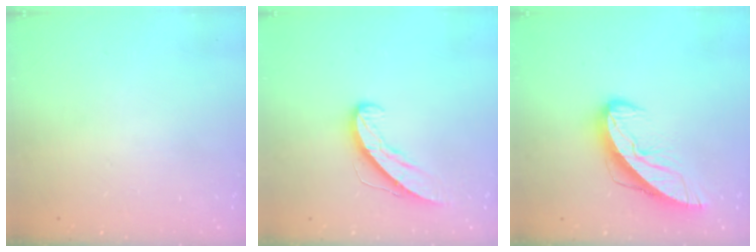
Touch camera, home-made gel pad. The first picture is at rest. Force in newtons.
{"total": 8.7, "press": 8.6, "slide": 0.8}
{"total": 10.8, "press": 10.7, "slide": 1.2}